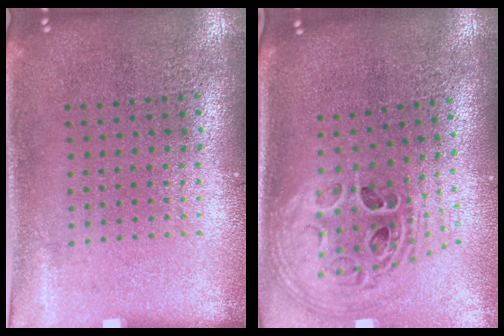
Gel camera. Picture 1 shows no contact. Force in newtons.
{"total": 1.9, "press": 1.5, "slide": 1.1}